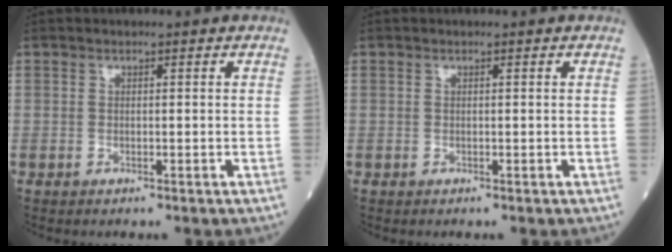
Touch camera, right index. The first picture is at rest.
{"total": 0.0}